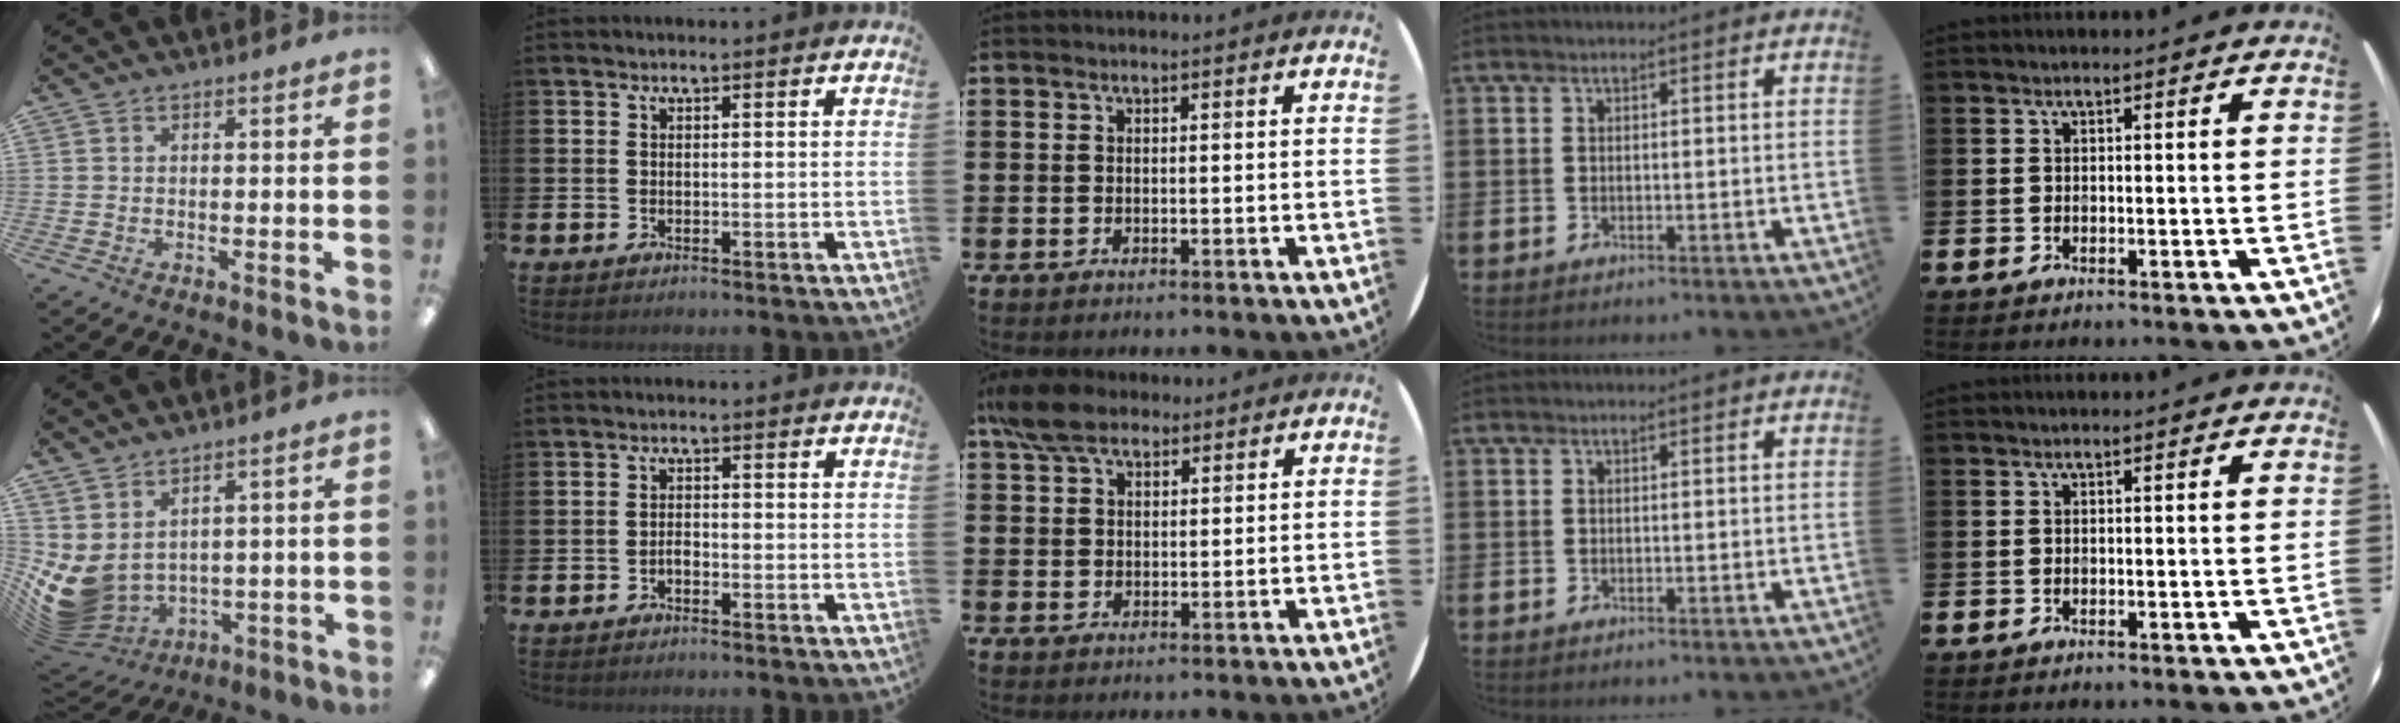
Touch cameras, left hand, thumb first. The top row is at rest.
{"thumb": {"total": 7.4, "force": [1.1, 5.5, 4.8], "torque": [-0.127, -0.029, 0.032]}, "index": {"total": 1.3, "force": [-0.9, 0.6, 0.7], "torque": [-0.013, 0.001, -0.018]}, "middle": {"total": 6.0, "force": [4.8, 2.6, 2.4], "torque": [-0.054, -0.004, 0.091]}}